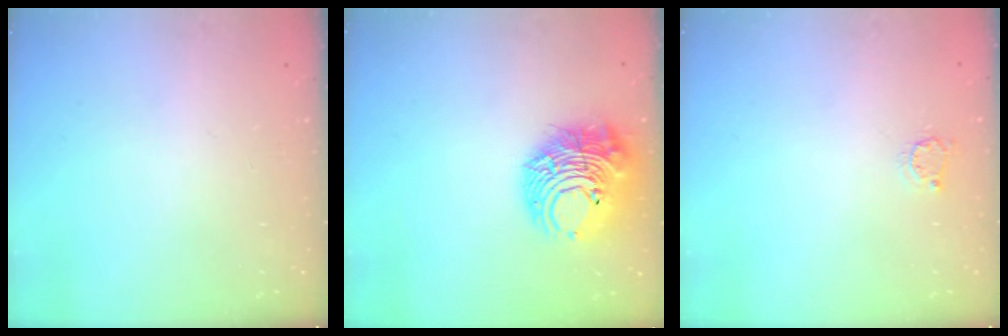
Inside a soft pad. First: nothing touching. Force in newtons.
{"total": 14.5, "press": 14.4, "slide": 1.9}
{"total": 2.7, "press": 2.7, "slide": 0.4}